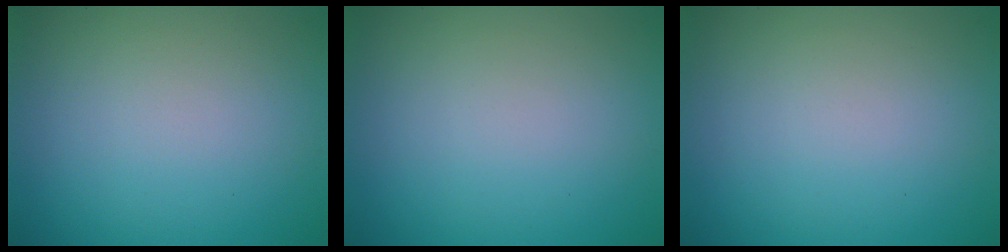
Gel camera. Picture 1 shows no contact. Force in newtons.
{"total": 0.0}
{"total": 0.0}